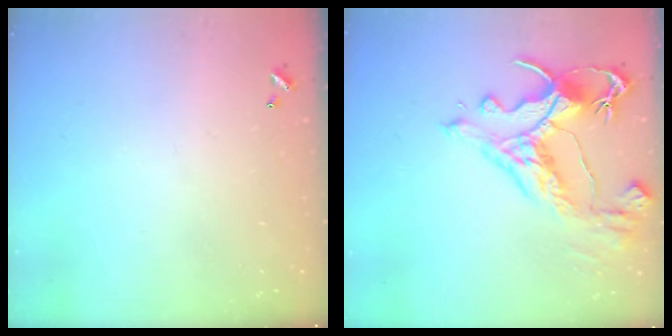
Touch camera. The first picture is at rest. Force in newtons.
{"total": 6.9, "press": 6.7, "slide": 1.7}